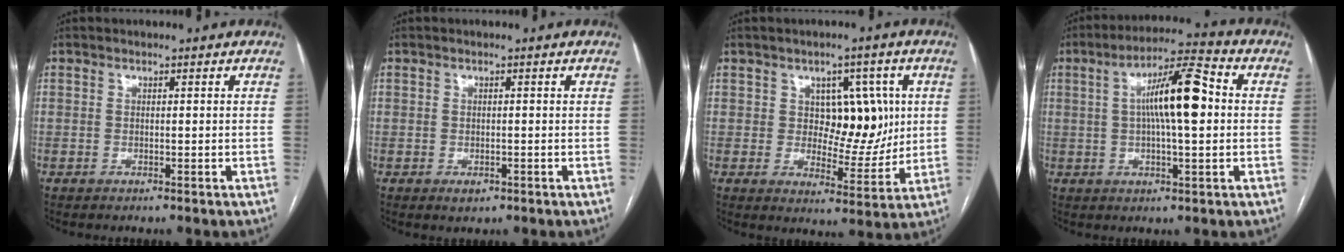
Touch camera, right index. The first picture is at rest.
{"total": 1.3, "force": [-0.6, 0.9, 0.6], "torque": [-0.002, 0.001, -0.004]}
{"total": 8.8, "force": [1.8, 5.3, 6.9], "torque": [-0.085, 0.013, 0.038]}
{"total": 11.4, "force": [1.2, 1.6, 11.3], "torque": [-0.195, 0.024, 0.014]}